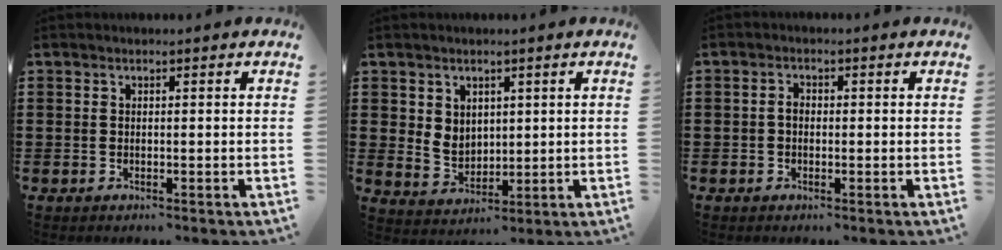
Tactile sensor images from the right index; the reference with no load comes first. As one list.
[{"total": 4.0, "force": [2.1, 3.2, 1.1], "torque": [-0.026, 0.004, 0.038]}, {"total": 1.6, "force": [-0.2, 1.0, 1.2], "torque": [-0.024, 0.004, -0.005]}]